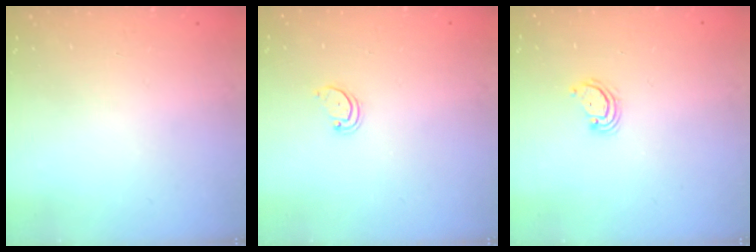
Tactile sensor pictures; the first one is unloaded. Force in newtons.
{"total": 2.2, "press": 2.2, "slide": 0.2}
{"total": 2.9, "press": 2.9, "slide": 0.2}